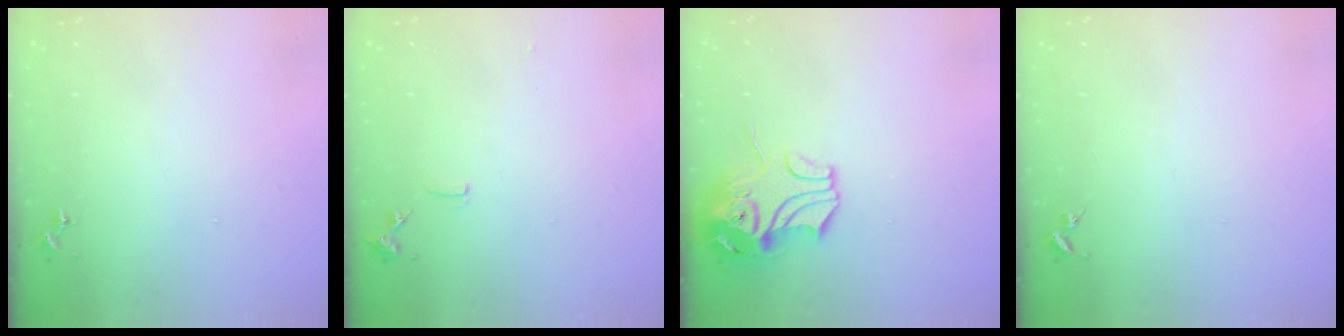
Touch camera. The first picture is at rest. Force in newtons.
{"total": 6.8, "press": 6.7, "slide": 0.9}
{"total": 12.0, "press": 11.8, "slide": 2.0}
{"total": 0.0}